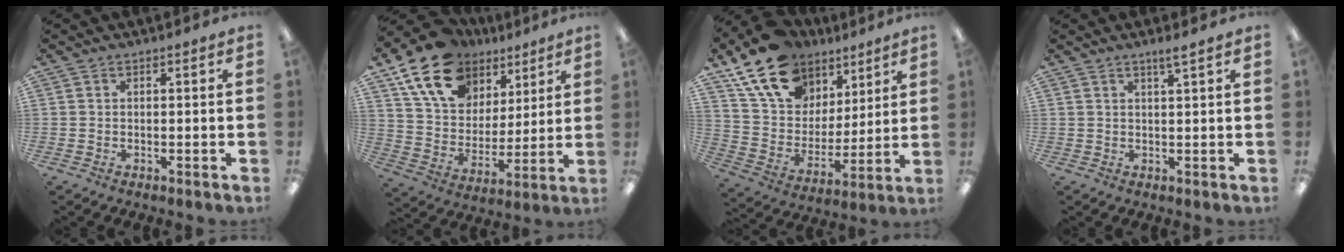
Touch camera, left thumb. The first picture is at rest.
{"total": 18.3, "force": [11.6, 12.1, 7.3], "torque": [-0.143, -0.044, 0.219]}
{"total": 19.6, "force": [13.3, 12.5, 7.0], "torque": [-0.140, -0.065, 0.248]}
{"total": 2.1, "force": [1.6, 0.0, 1.4], "torque": [-0.031, 0.000, 0.028]}